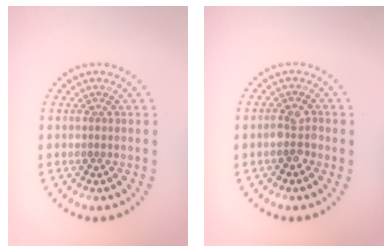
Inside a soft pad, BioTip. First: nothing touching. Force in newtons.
{"total": 2.2, "press": 2.1, "slide": 0.7}